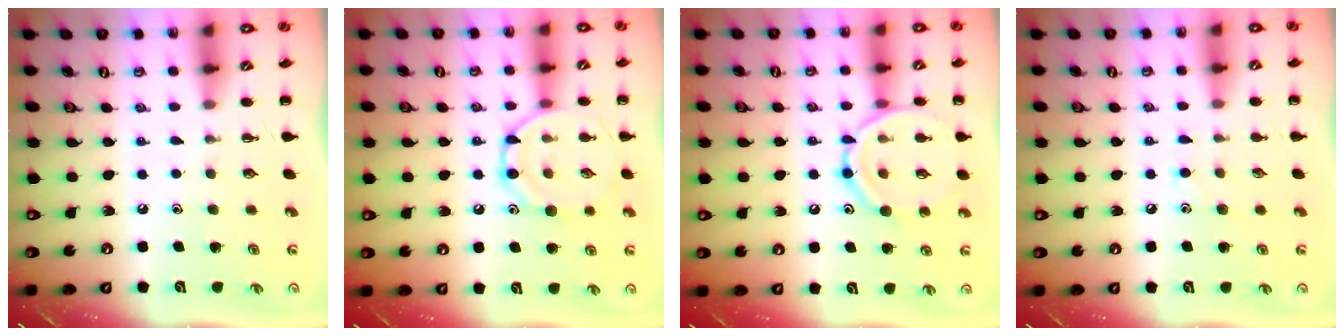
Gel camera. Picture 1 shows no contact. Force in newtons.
{"total": 11.7, "press": 11.7, "slide": 0.7}
{"total": 12.7, "press": 12.7, "slide": 1.0}
{"total": 4.8, "press": 4.5, "slide": 1.5}